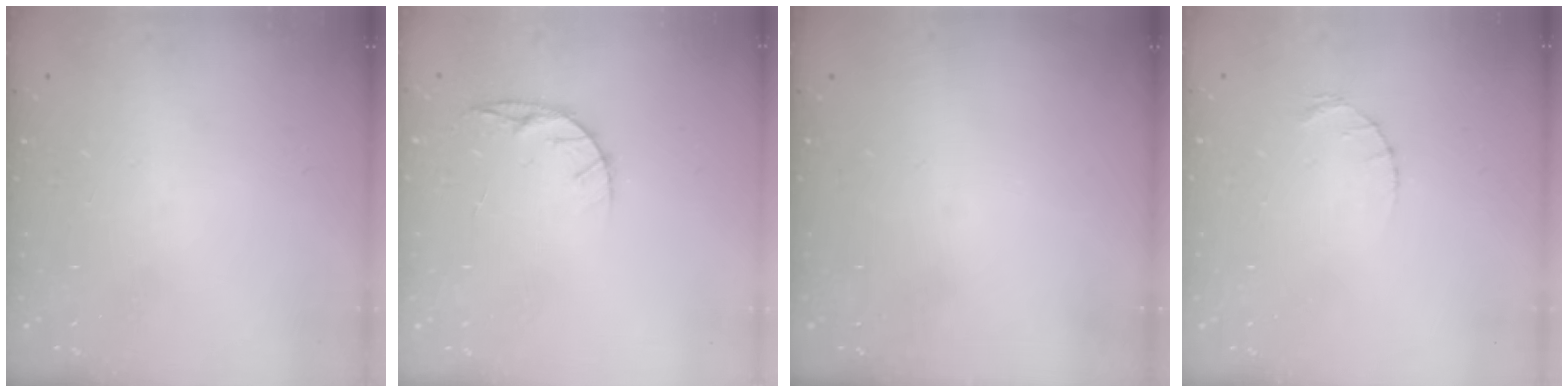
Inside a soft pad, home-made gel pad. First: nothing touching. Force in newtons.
{"total": 5.8, "press": 5.8, "slide": 0.6}
{"total": 0.0}
{"total": 1.2, "press": 1.1, "slide": 0.2}